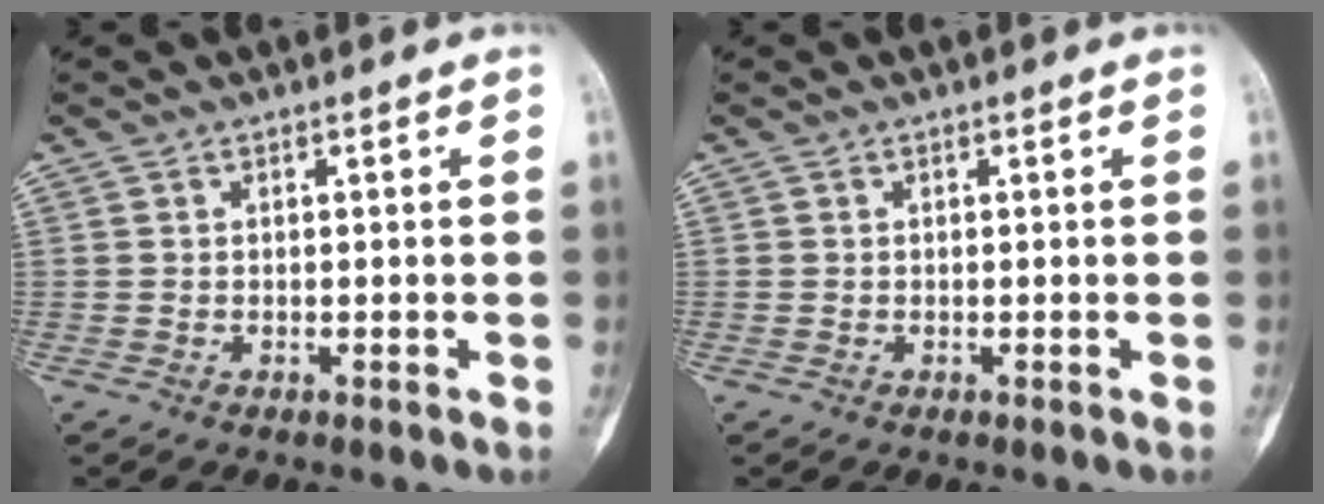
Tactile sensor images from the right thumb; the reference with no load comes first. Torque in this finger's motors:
{"motor_torque": [0.27, 0.32, -0.07, -0.14, 0.03]}